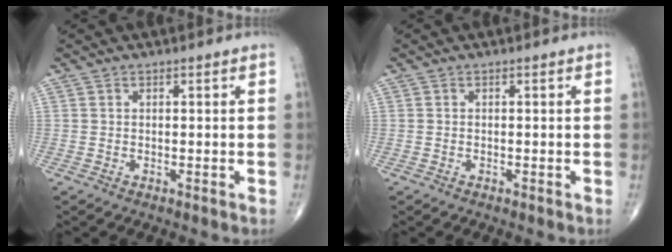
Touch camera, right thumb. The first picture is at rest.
{"total": 0.0}